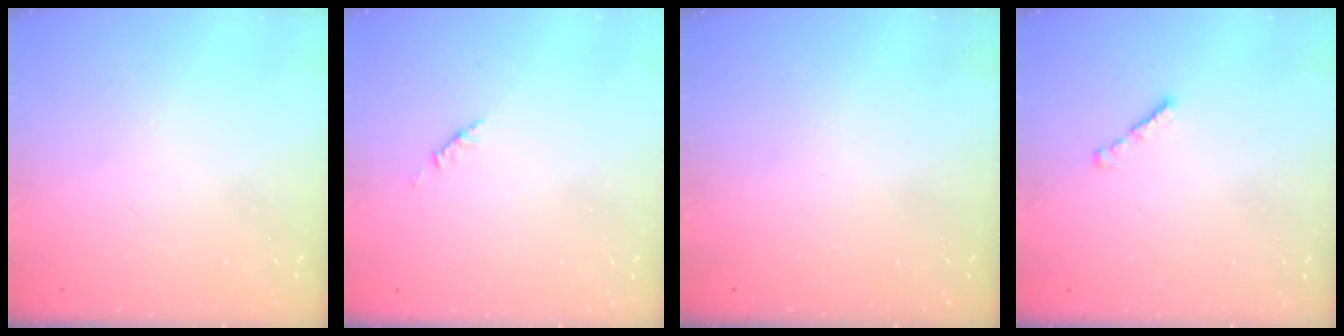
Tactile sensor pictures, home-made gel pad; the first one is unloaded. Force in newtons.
{"total": 1.9, "press": 1.8, "slide": 0.6}
{"total": 0.0}
{"total": 1.0, "press": 0.8, "slide": 0.5}